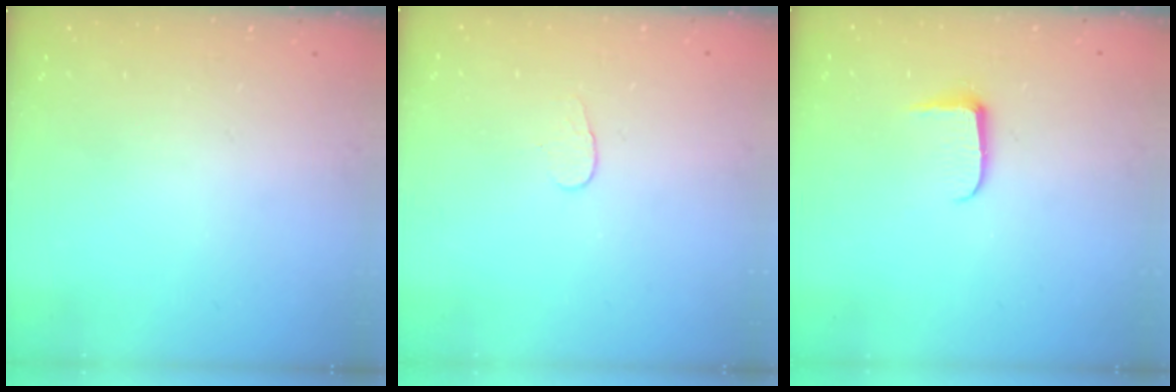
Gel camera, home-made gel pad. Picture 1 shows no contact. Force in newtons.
{"total": 4.1, "press": 4.1, "slide": 0.3}
{"total": 6.2, "press": 6.1, "slide": 0.8}